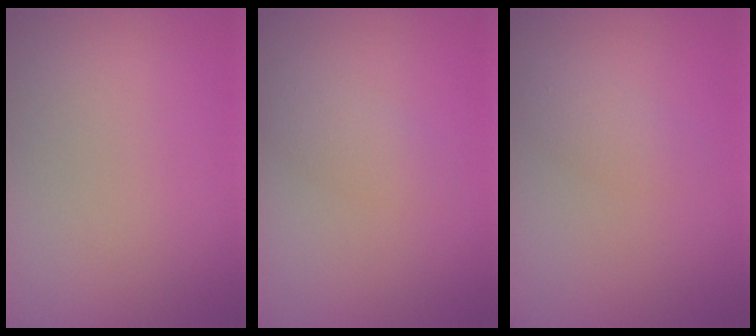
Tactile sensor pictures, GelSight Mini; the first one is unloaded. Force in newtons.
{"total": 1.7, "press": 1.7, "slide": 0.0}
{"total": 1.4, "press": 1.4, "slide": 0.0}